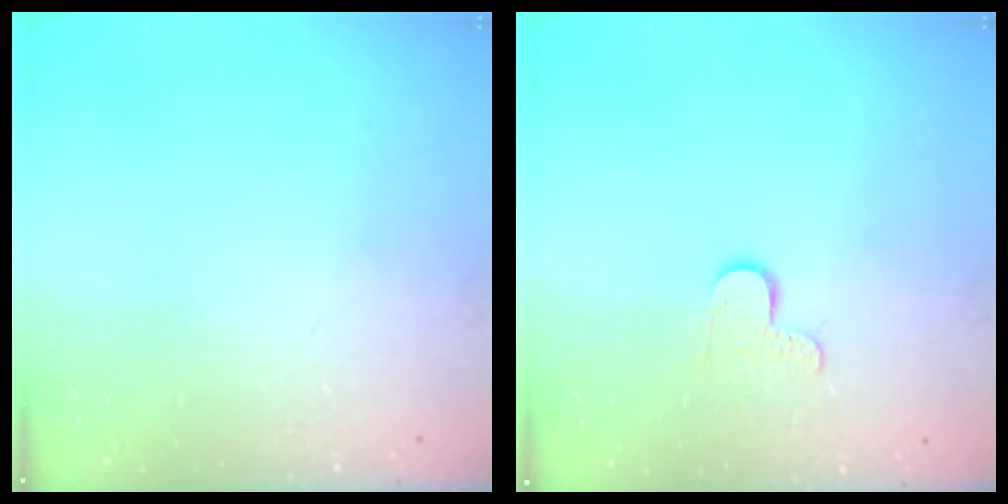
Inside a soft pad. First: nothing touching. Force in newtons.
{"total": 6.0, "press": 6.0, "slide": 0.4}